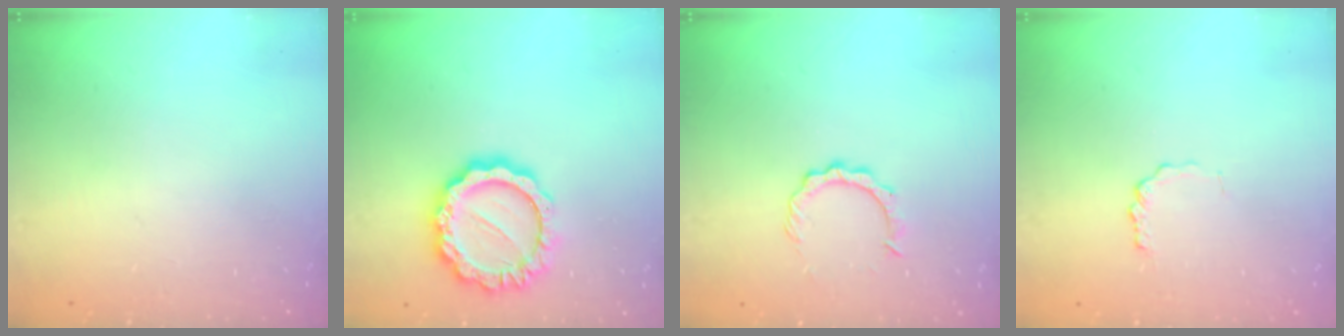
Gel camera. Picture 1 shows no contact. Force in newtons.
{"total": 13.7, "press": 13.7, "slide": 1.1}
{"total": 4.8, "press": 4.8, "slide": 0.4}
{"total": 2.0, "press": 2.0, "slide": 0.1}